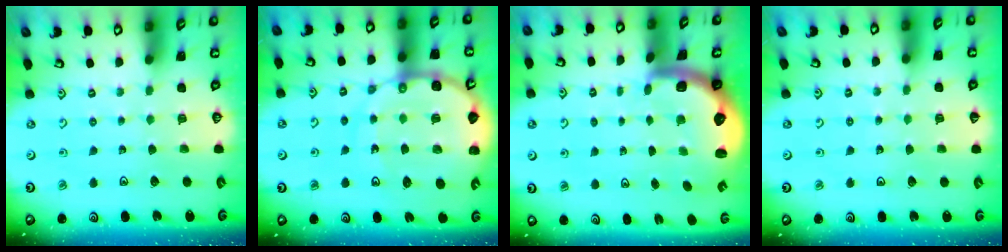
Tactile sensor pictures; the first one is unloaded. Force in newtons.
{"total": 18.0, "press": 17.8, "slide": 2.8}
{"total": 2.8, "press": 2.5, "slide": 1.4}
{"total": 2.1, "press": 2.1, "slide": 0.2}